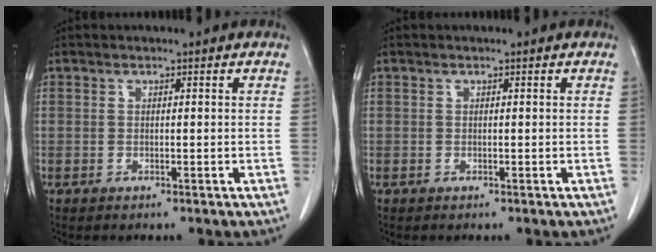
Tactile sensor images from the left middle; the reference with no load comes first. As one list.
[{"total": 0.0}]